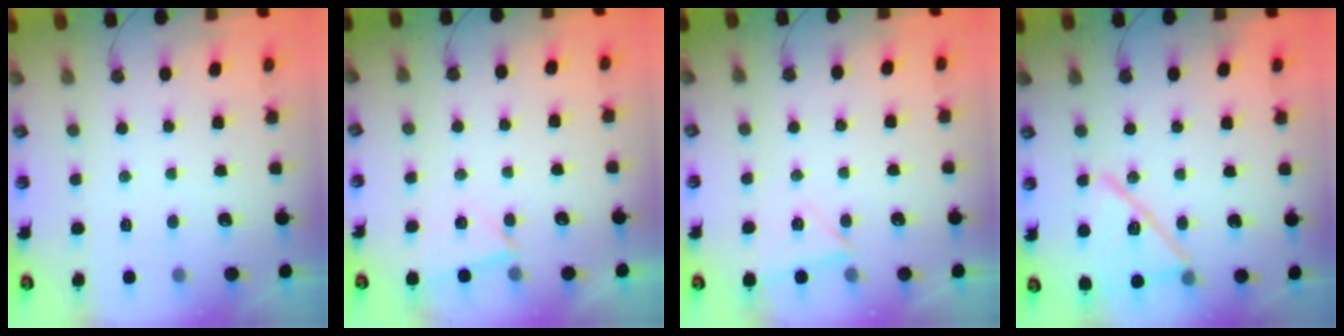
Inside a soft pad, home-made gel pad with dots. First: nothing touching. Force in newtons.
{"total": 4.5, "press": 3.7, "slide": 2.6}
{"total": 5.1, "press": 3.4, "slide": 3.8}
{"total": 17.0, "press": 13.9, "slide": 9.9}